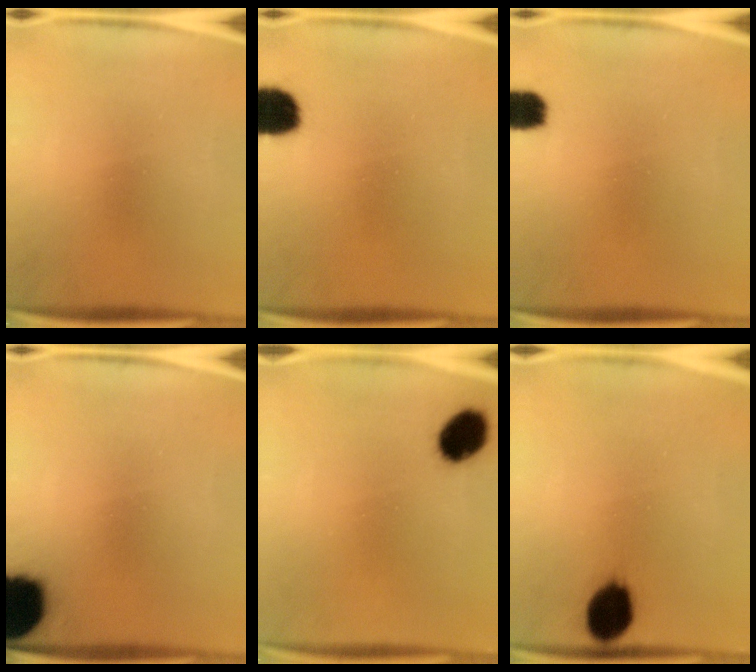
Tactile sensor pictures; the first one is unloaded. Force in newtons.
{"total": 7.2}
{"total": 3.8}
{"total": 17.5}
{"total": 8.7}
{"total": 10.4}